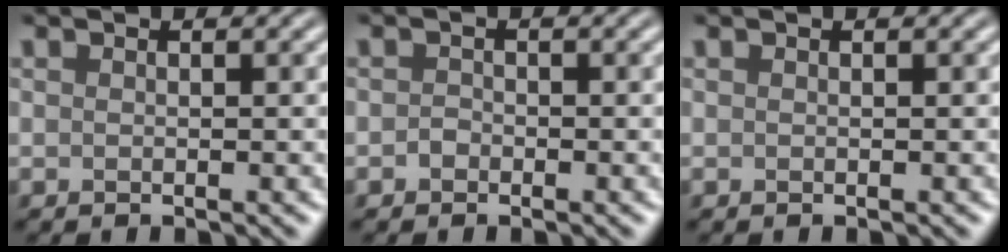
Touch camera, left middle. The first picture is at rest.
{"total": 0.8, "force": [-0.4, 0.7, 0.3], "torque": [-0.004, -0.001, -0.010]}
{"total": 0.0}